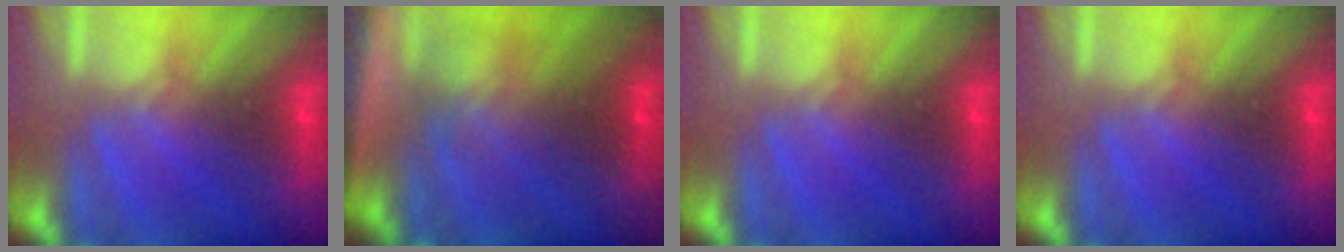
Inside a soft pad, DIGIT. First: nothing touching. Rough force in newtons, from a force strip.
{"total": 5.7}
{"total": 0.0}
{"total": 0.0}